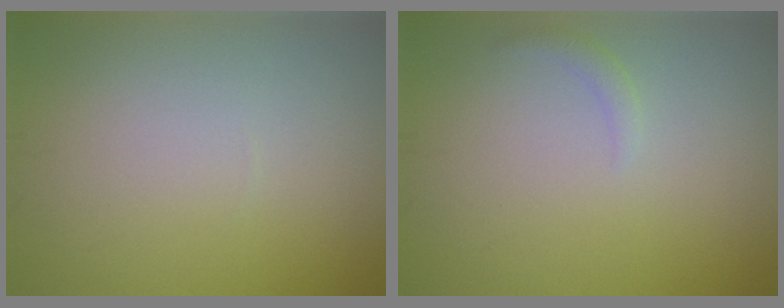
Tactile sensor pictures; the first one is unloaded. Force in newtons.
{"total": 0.8, "press": 0.8, "slide": 0.1}